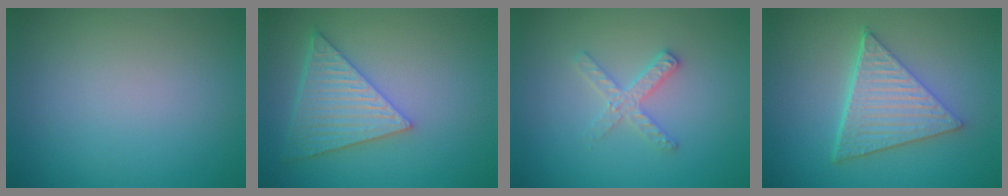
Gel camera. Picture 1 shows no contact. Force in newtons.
{"total": 6.0, "press": 4.9, "slide": 3.4}
{"total": 2.2, "press": 2.2, "slide": 0.3}
{"total": 6.3, "press": 4.6, "slide": 4.3}